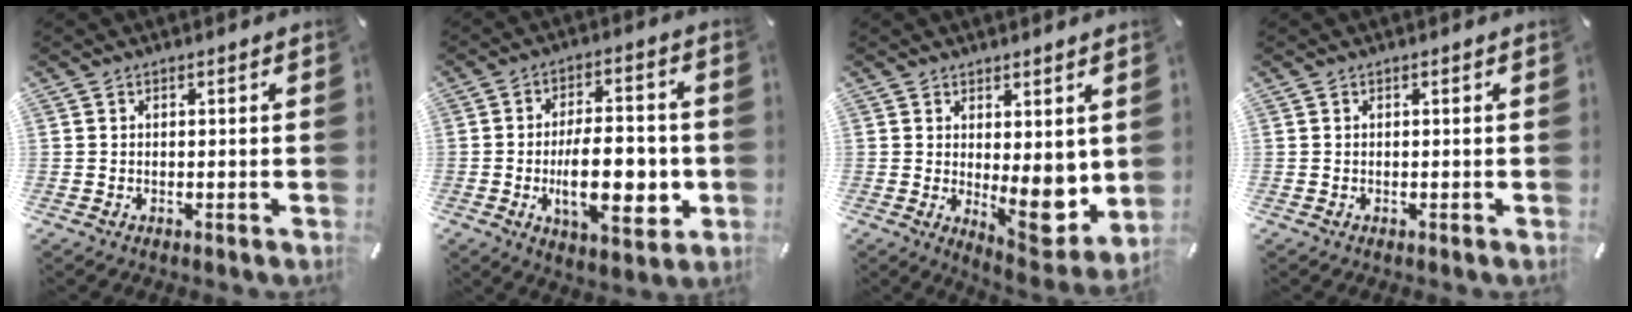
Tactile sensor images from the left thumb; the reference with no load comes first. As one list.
[{"total": 16.3, "force": [-2.8, 7.7, 14.1], "torque": [-0.228, -0.007, -0.043]}, {"total": 8.7, "force": [0.7, 4.2, 7.5], "torque": [-0.067, -0.032, 0.021]}, {"total": 0.0}]